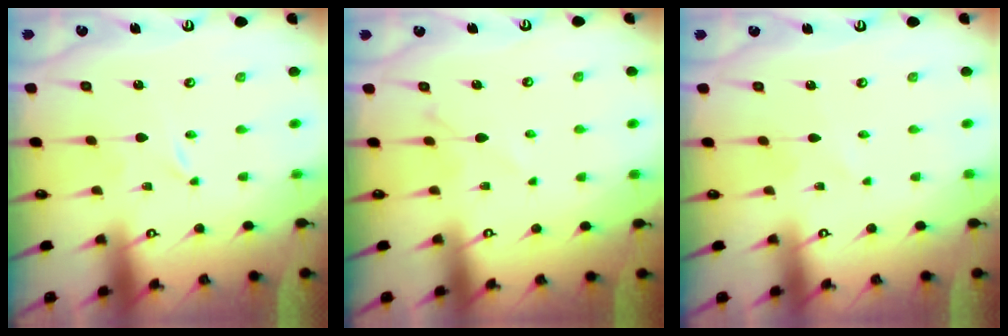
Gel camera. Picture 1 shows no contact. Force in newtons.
{"total": 5.2, "press": 5.2, "slide": 0.8}
{"total": 1.6, "press": 1.6, "slide": 0.1}